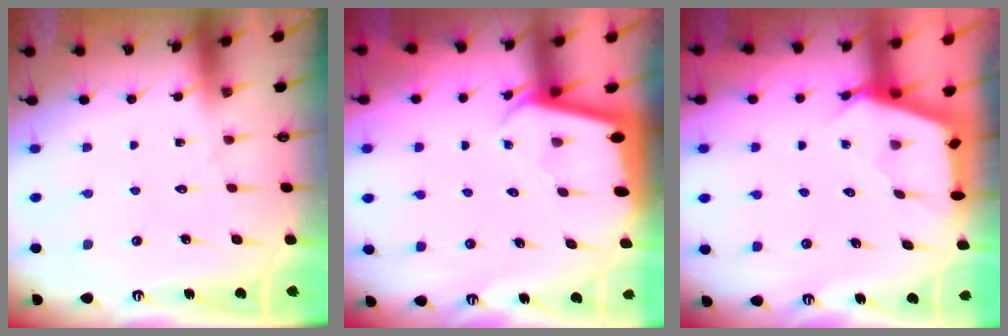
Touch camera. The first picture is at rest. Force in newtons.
{"total": 2.2, "press": 2.2, "slide": 0.2}
{"total": 2.5, "press": 2.5, "slide": 0.3}